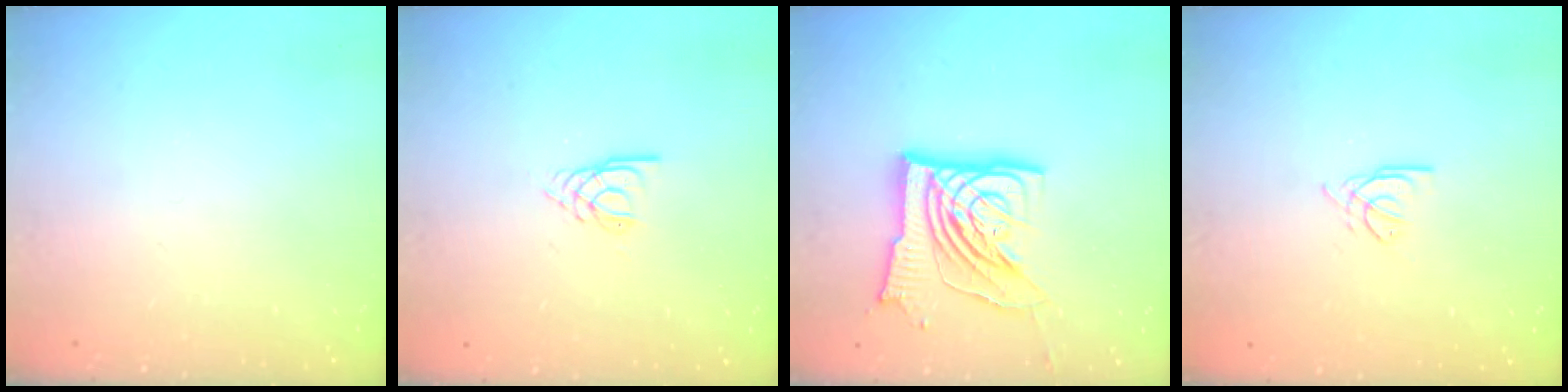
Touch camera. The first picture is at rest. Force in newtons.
{"total": 2.8, "press": 2.8, "slide": 0.3}
{"total": 16.1, "press": 16.0, "slide": 1.8}
{"total": 2.6, "press": 2.6, "slide": 0.1}